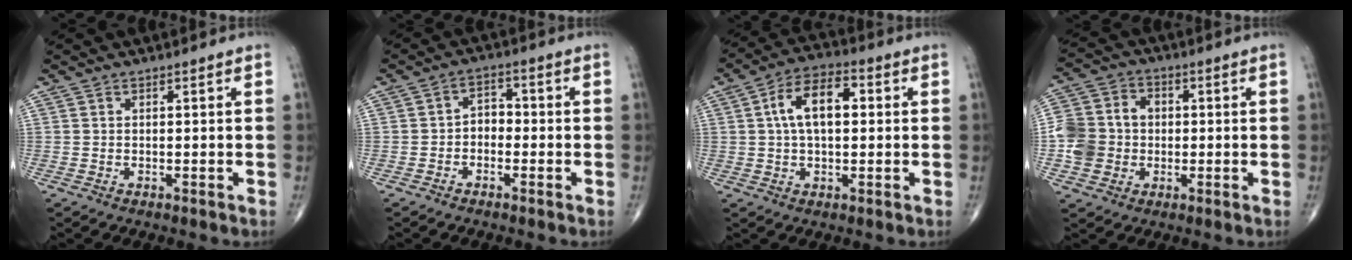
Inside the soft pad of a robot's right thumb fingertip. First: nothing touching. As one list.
[{"total": 3.6, "force": [-1.1, 2.7, 2.2], "torque": [-0.017, 0.020, -0.032]}, {"total": 10.2, "force": [1.6, 5.5, 8.4], "torque": [-0.145, 0.022, 0.020]}, {"total": 10.5, "force": [-1.0, 9.2, 4.8], "torque": [-0.079, 0.026, -0.025]}]